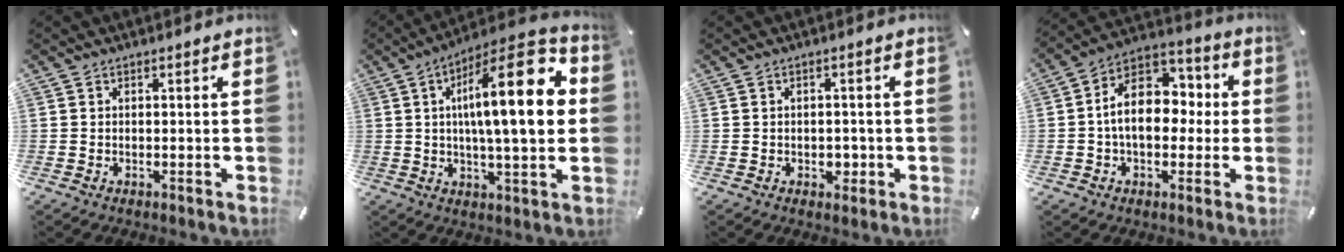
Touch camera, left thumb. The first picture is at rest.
{"total": 21.4, "force": [3.9, 6.1, 20.2], "torque": [-0.319, -0.014, 0.047]}
{"total": 2.8, "force": [-0.7, 2.3, 1.4], "torque": [-0.018, -0.002, -0.016]}
{"total": 13.7, "force": [-0.2, 9.8, 9.6], "torque": [-0.163, 0.006, -0.003]}